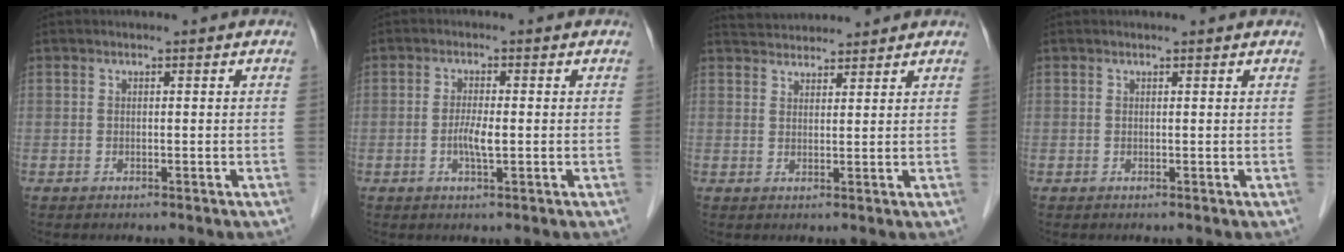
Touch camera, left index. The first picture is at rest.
{"total": 2.9, "force": [-0.5, 0.4, 2.8], "torque": [-0.058, -0.002, -0.010]}
{"total": 7.4, "force": [7.3, 0.7, 1.4], "torque": [-0.033, 0.031, 0.122]}
{"total": 1.2, "force": [1.2, 0.1, 0.3], "torque": [-0.013, 0.008, 0.014]}